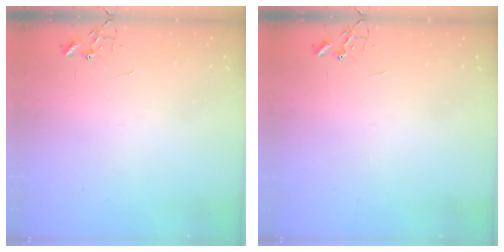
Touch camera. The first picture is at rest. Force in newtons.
{"total": 0.0}